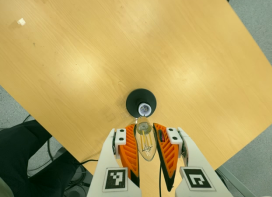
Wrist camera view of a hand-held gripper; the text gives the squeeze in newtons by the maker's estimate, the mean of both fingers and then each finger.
{"total": 21.7, "left": 23.4, "right": 19.9}